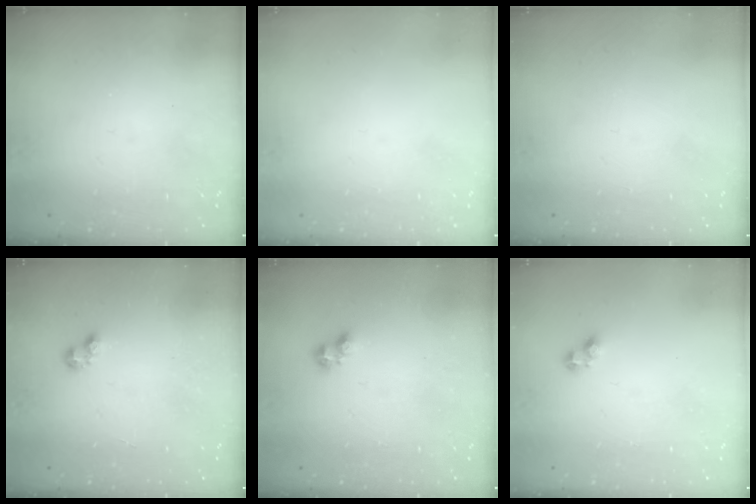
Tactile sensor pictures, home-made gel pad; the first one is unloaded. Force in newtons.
{"total": 0.0}
{"total": 0.0}
{"total": 3.4, "press": 3.3, "slide": 0.5}
{"total": 1.8, "press": 1.7, "slide": 0.5}
{"total": 2.8, "press": 2.8, "slide": 0.3}